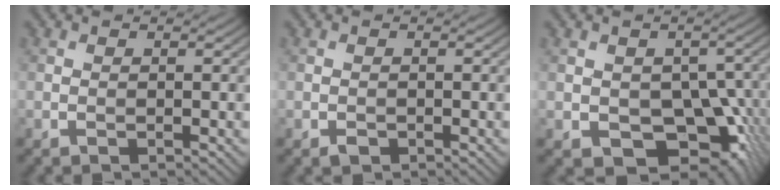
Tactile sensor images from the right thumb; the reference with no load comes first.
{"total": 0.9, "force": [-0.5, 0.6, 0.4], "torque": [-0.005, -0.003, -0.010]}
{"total": 10.0, "force": [-2.9, 6.7, 6.9], "torque": [-0.101, -0.026, -0.036]}